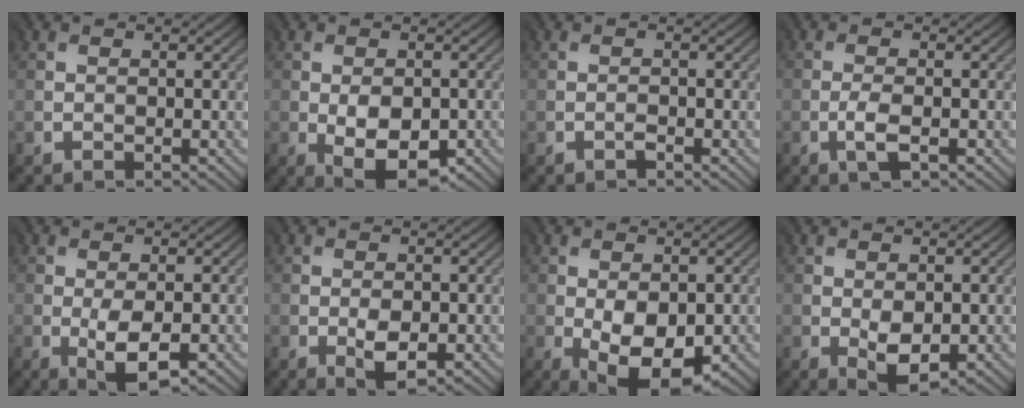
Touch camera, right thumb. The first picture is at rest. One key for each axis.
{"total": 6.7, "fx": -2.1, "fy": 3.9, "fz": 5.0, "tx": -0.093, "ty": -0.023, "tz": -0.027}
{"total": 0.7, "fx": -0.7, "fy": -0.2, "fz": -0.1, "tx": 0.004, "ty": -0.002, "tz": -0.010}
{"total": 2.2, "fx": -1.3, "fy": 0.4, "fz": 1.7, "tx": -0.042, "ty": -0.002, "tz": -0.025}
{"total": 4.7, "fx": -1.6, "fy": 1.8, "fz": 4.0, "tx": -0.086, "ty": -0.008, "tz": -0.024}
{"total": 3.1, "fx": -1.1, "fy": 1.5, "fz": 2.4, "tx": -0.045, "ty": -0.007, "tz": -0.015}
{"total": 9.2, "fx": -2.7, "fy": 5.2, "fz": 7.1, "tx": -0.129, "ty": -0.028, "tz": -0.035}
{"total": 3.9, "fx": -0.8, "fy": 2.2, "fz": 3.1, "tx": -0.061, "ty": -0.008, "tz": -0.007}